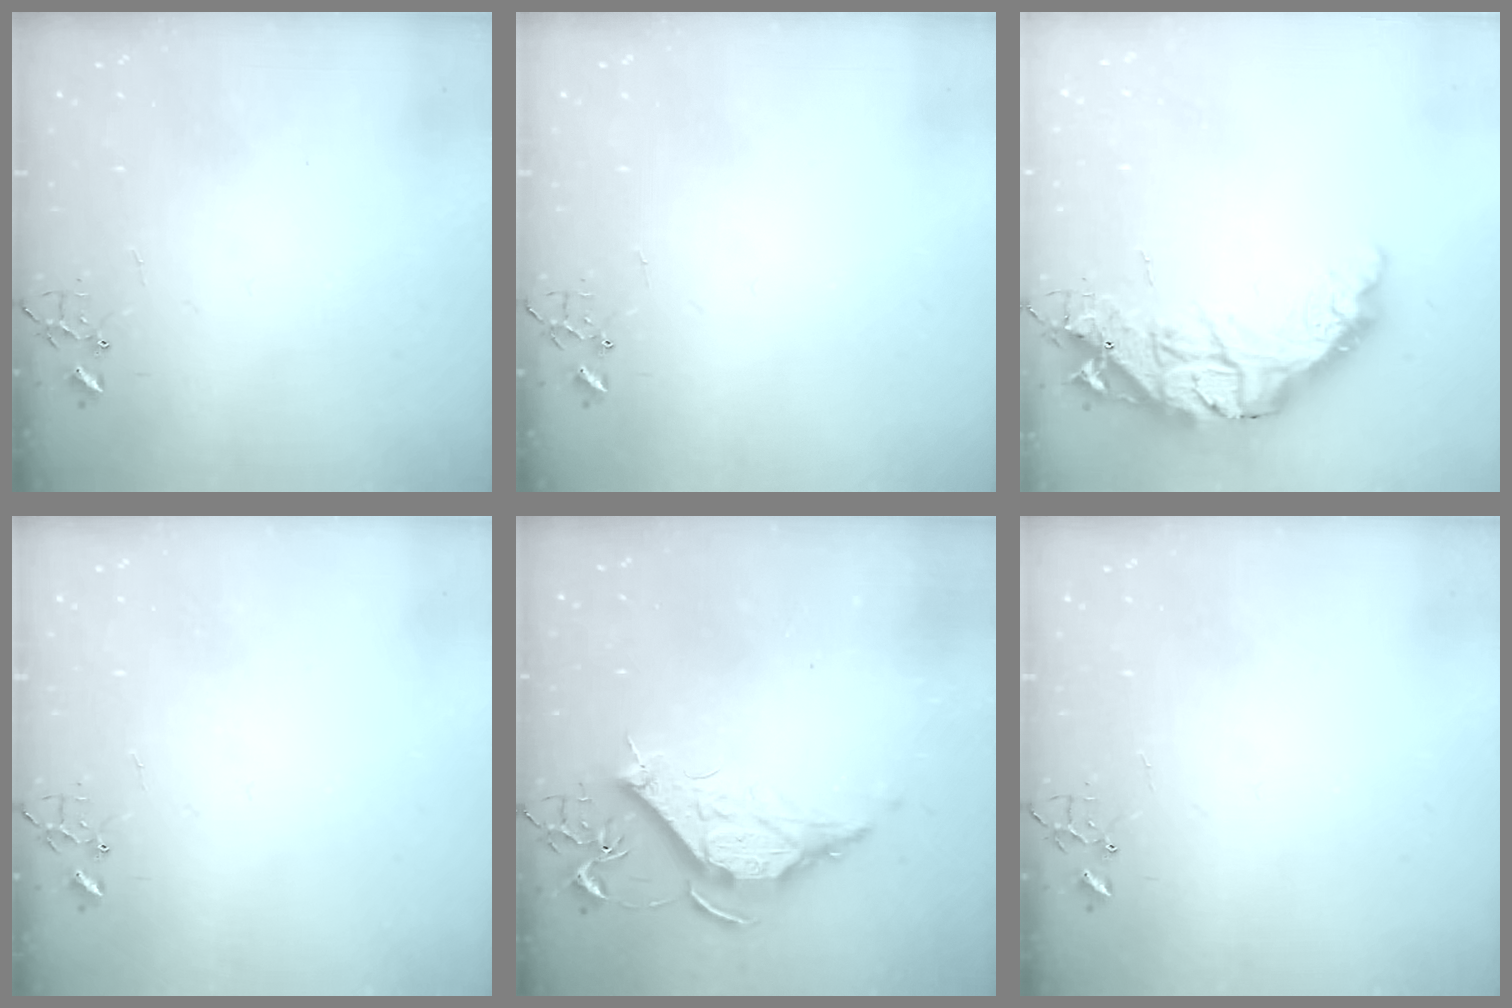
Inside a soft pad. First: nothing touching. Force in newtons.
{"total": 0.0}
{"total": 21.4, "press": 21.3, "slide": 2.0}
{"total": 0.0}
{"total": 10.8, "press": 10.8, "slide": 0.3}
{"total": 0.0}